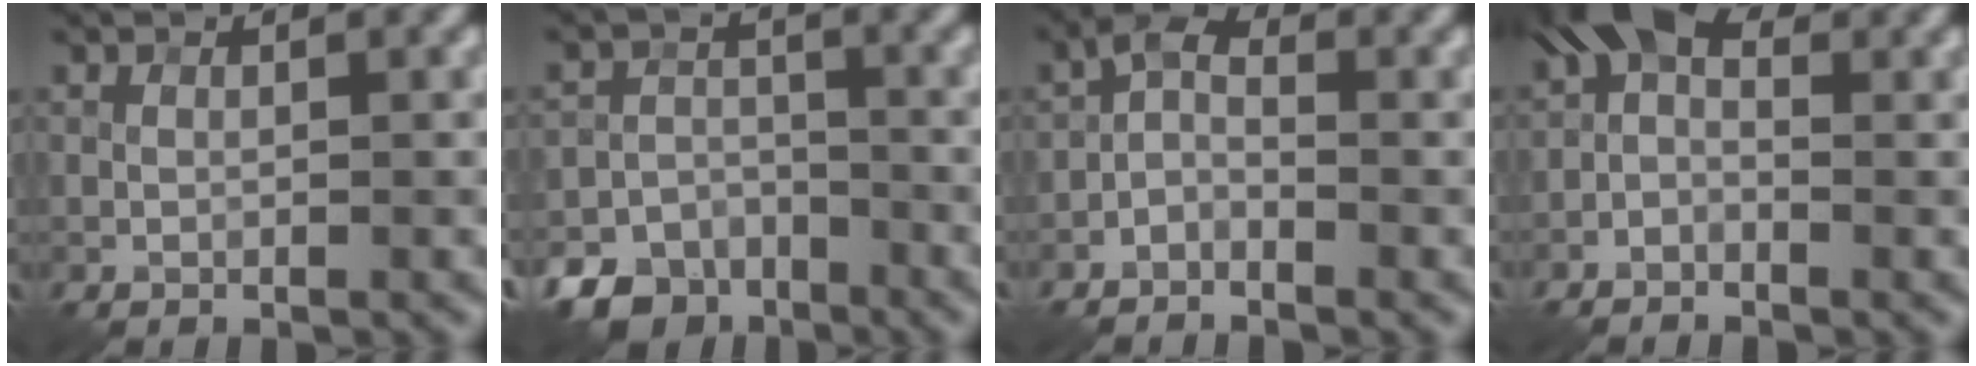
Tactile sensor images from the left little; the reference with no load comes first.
{"total": 8.2, "force": [-6.2, 5.2, 1.3], "torque": [-0.009, -0.020, -0.101]}
{"total": 2.1, "force": [-1.3, 0.9, 1.3], "torque": [-0.023, 0.011, -0.033]}
{"total": 3.1, "force": [-0.3, 2.0, 2.3], "torque": [-0.034, 0.013, -0.019]}